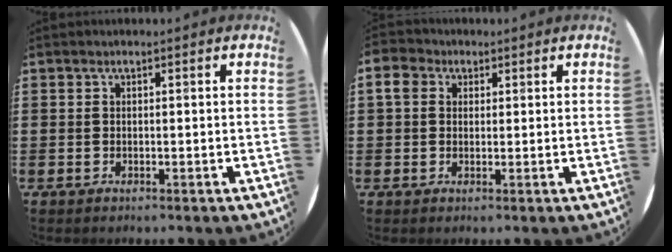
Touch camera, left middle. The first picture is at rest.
{"total": 3.0, "force": [1.4, 2.4, 1.1], "torque": [-0.021, 0.010, 0.022]}